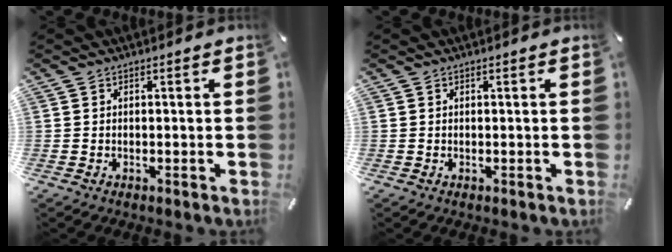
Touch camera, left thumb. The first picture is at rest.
{"total": 0.0}